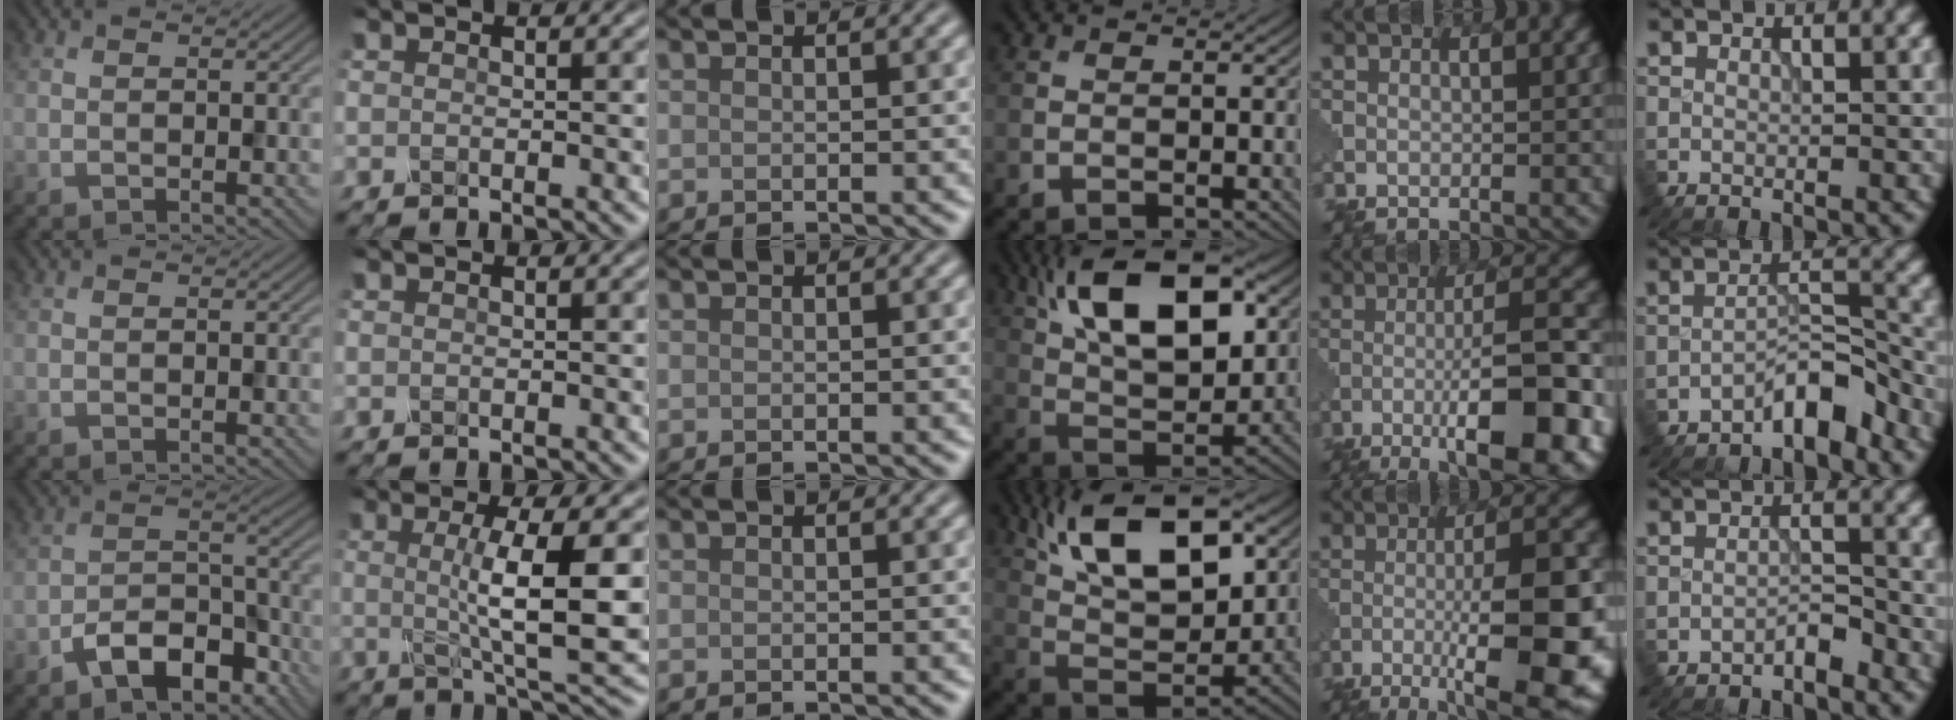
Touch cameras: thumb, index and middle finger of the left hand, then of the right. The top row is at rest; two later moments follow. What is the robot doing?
{"motion": "disassemble", "object": "glue stick"}